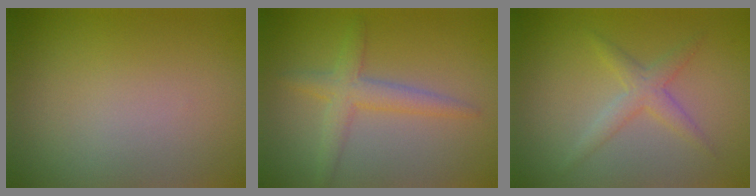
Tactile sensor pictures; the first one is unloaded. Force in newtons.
{"total": 3.0, "press": 3.0, "slide": 0.1}
{"total": 2.2, "press": 2.2, "slide": 0.1}